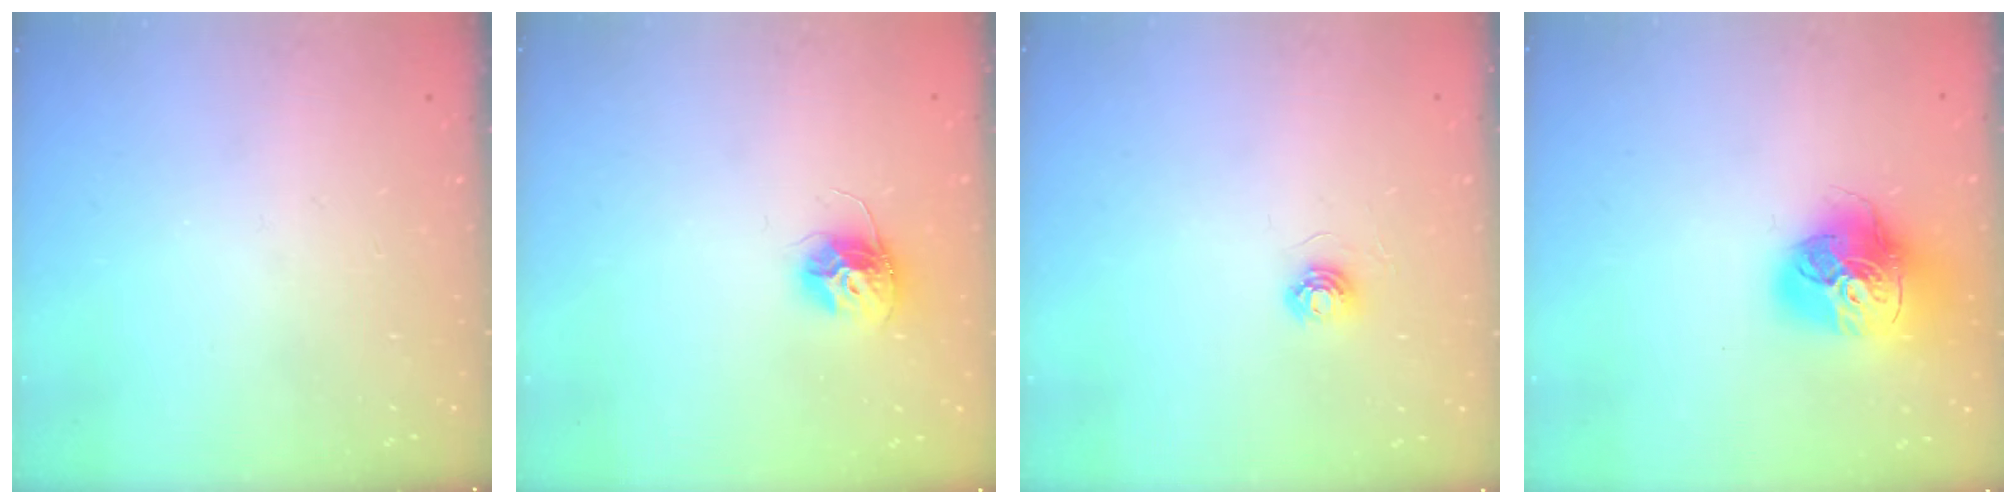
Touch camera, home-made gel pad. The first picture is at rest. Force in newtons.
{"total": 10.7, "press": 10.7, "slide": 0.7}
{"total": 4.7, "press": 4.7, "slide": 0.3}
{"total": 16.7, "press": 16.6, "slide": 1.9}